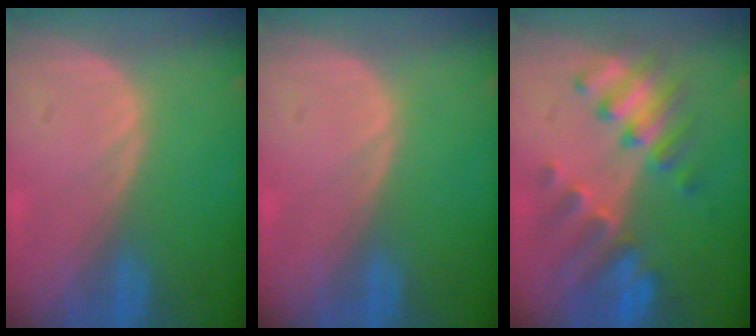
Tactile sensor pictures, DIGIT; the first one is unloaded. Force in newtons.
{"total": 0.0}
{"total": 8.0, "press": 7.8, "slide": 1.3}